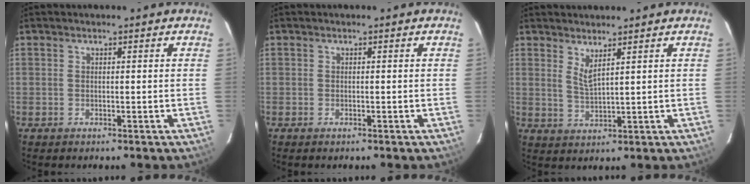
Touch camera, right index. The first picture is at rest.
{"total": 0.0}
{"total": 3.1, "force": [2.3, 0.1, 2.2], "torque": [-0.042, -0.008, 0.040]}